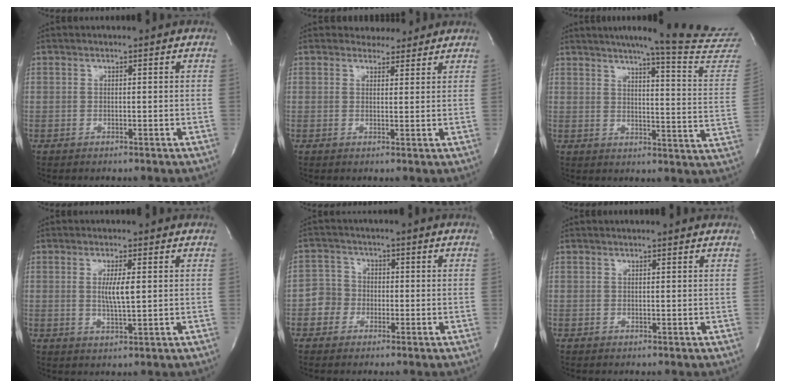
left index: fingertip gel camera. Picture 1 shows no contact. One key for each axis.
{"total": 2.7, "fx": 2.4, "fy": 1.2, "fz": -0.1, "tx": 0.001, "ty": -0.002, "tz": 0.030}
{"total": 20.3, "fx": 18.6, "fy": -1.6, "fz": 8.1, "tx": -0.111, "ty": -0.115, "tz": 0.210}
{"total": 3.5, "fx": 0.3, "fy": 0.1, "fz": 3.5, "tx": -0.068, "ty": -0.012, "tz": 0.007}
{"total": 3.6, "fx": -1.5, "fy": 3.2, "fz": 0.5, "tx": -0.004, "ty": 0.011, "tz": -0.033}
{"total": 2.7, "fx": 2.6, "fy": 0.1, "fz": 0.9, "tx": -0.017, "ty": 0.008, "tz": 0.023}